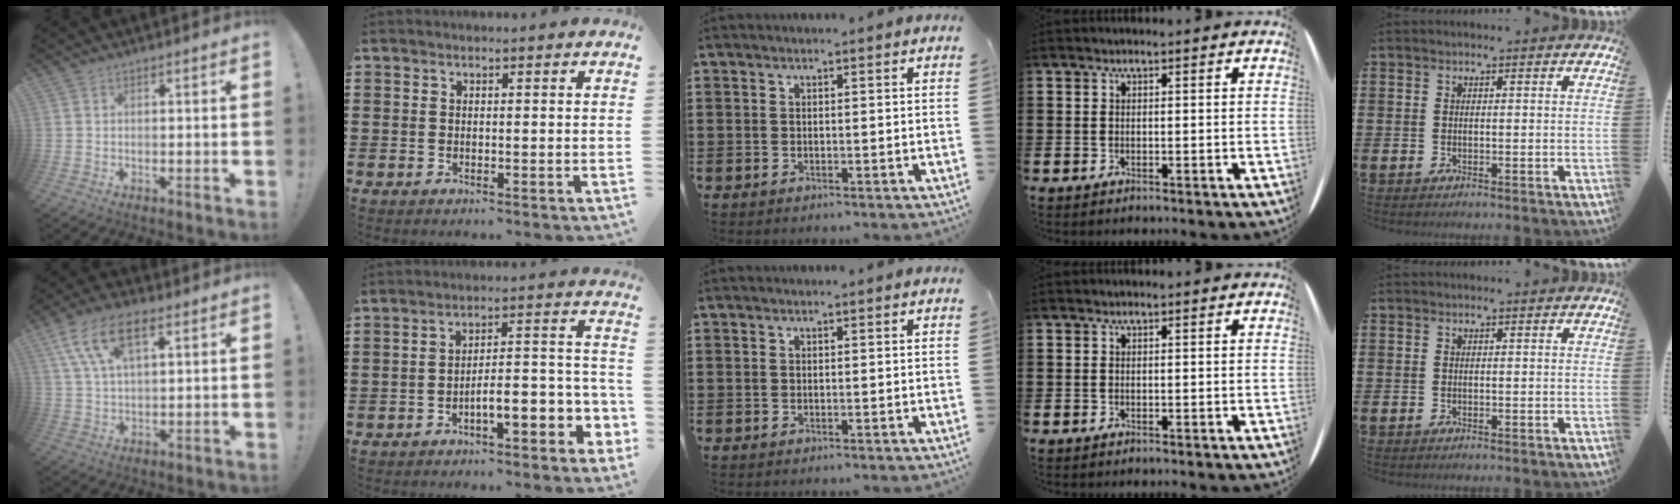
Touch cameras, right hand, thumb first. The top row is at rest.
{"thumb": {"total": 12.1, "force": [5.8, 5.6, 8.9], "torque": [-0.169, -0.003, 0.109]}, "index": {"total": 5.4, "force": [-3.2, 1.2, 4.2], "torque": [-0.068, -0.017, -0.065]}}